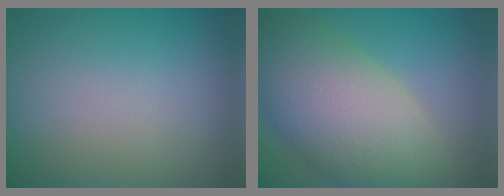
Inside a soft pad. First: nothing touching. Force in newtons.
{"total": 10.1, "press": 10.1, "slide": 0.9}